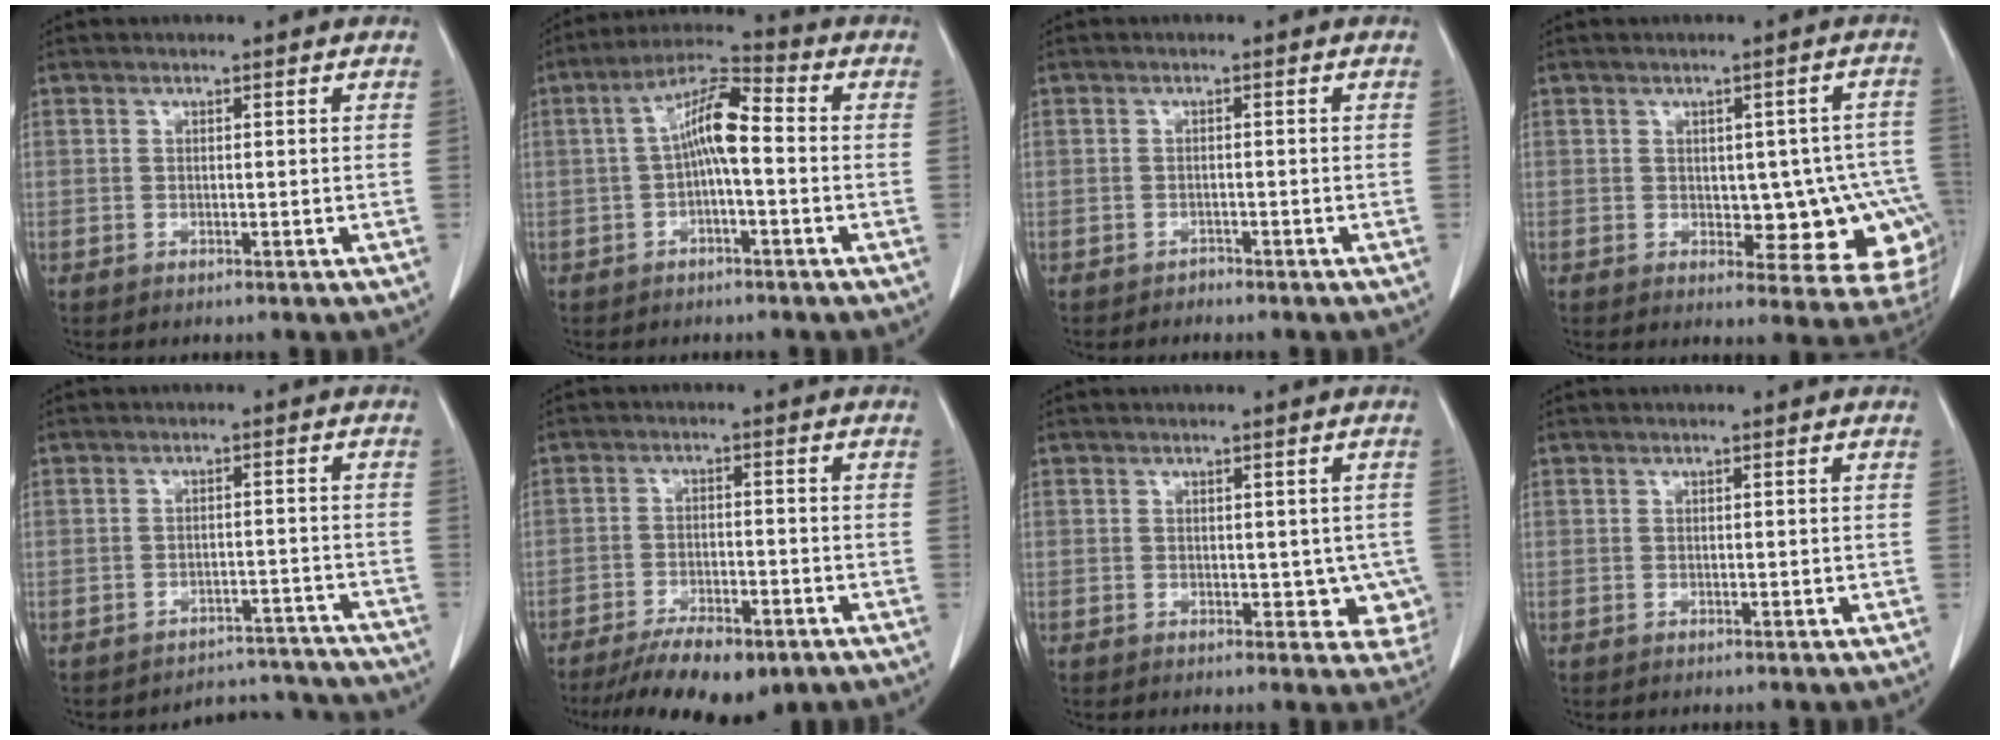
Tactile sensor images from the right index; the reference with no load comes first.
{"total": 7.9, "force": [-0.3, 1.8, 7.7], "torque": [-0.144, 0.028, -0.009]}
{"total": 0.8, "force": [-0.8, 0.3, 0.0], "torque": [0.000, 0.000, -0.016]}
{"total": 11.7, "force": [-2.1, 5.7, 10.0], "torque": [-0.080, 0.022, -0.013]}
{"total": 9.6, "force": [-9.2, 2.4, -1.3], "torque": [0.035, 0.041, -0.102]}
{"total": 11.1, "force": [-8.0, 3.5, 6.9], "torque": [-0.103, -0.013, -0.119]}
{"total": 4.5, "force": [-0.4, 3.1, 3.3], "torque": [-0.012, 0.006, 0.000]}
{"total": 0.0}